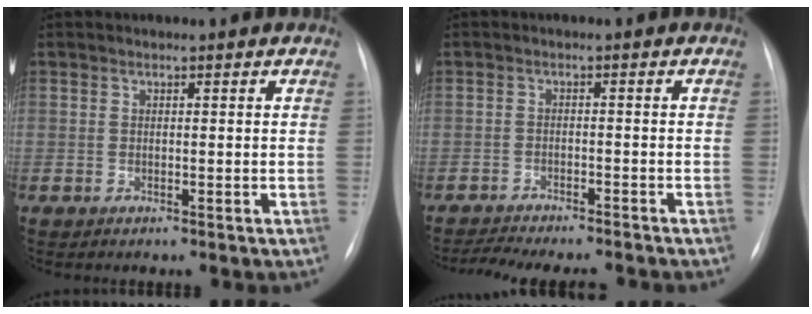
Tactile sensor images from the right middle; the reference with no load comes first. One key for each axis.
{"total": 11.5, "fx": -10.5, "fy": 1.5, "fz": 4.7, "tx": -0.065, "ty": -0.003, "tz": -0.139}